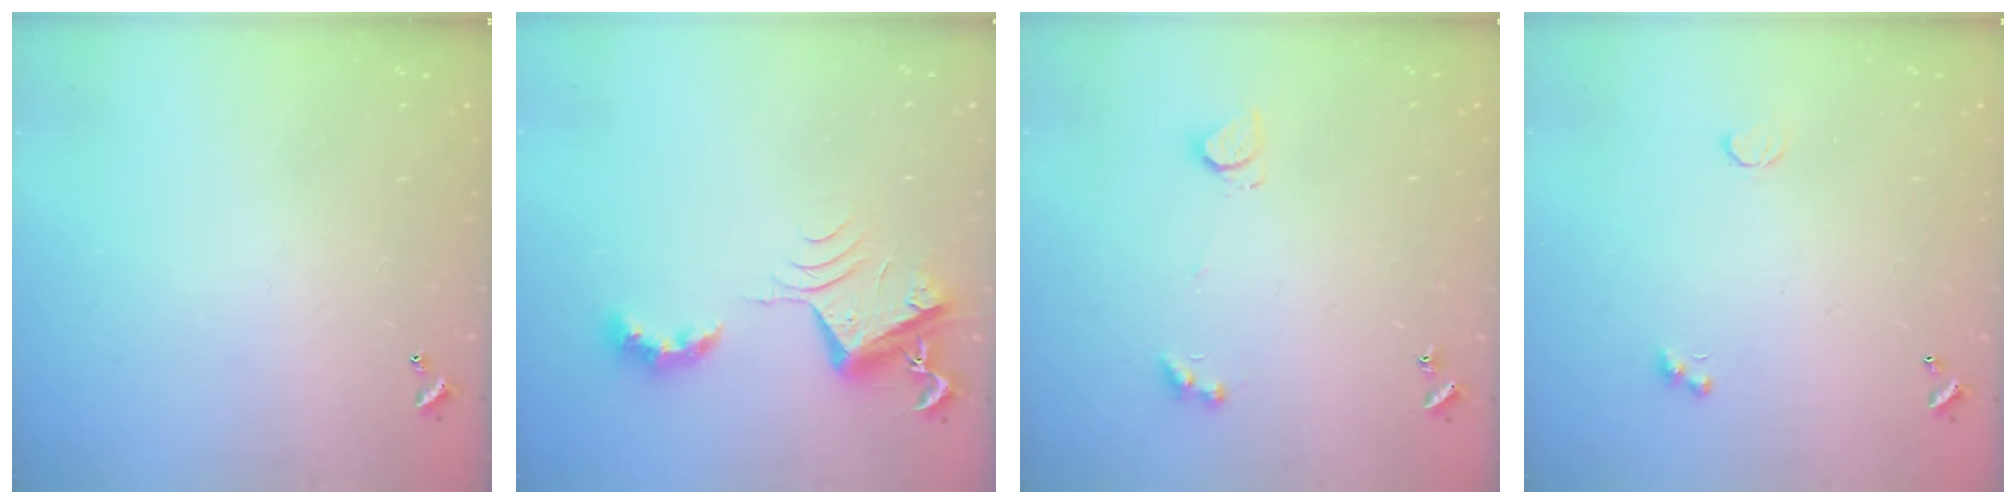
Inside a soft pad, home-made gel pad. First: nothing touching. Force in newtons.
{"total": 7.6, "press": 7.5, "slide": 1.0}
{"total": 1.4, "press": 1.2, "slide": 0.6}
{"total": 0.6, "press": 0.4, "slide": 0.4}